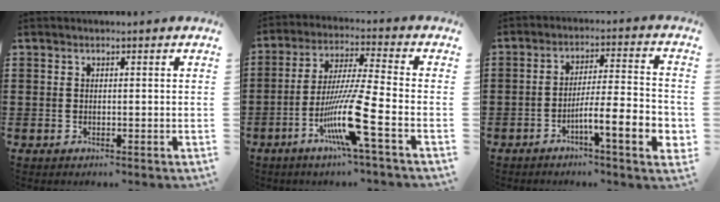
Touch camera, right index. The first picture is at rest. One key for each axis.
{"total": 11.9, "fx": -5.2, "fy": 0.5, "fz": 10.6, "tx": -0.222, "ty": -0.013, "tz": -0.104}
{"total": 8.8, "fx": -3.9, "fy": 1.1, "fz": 7.8, "tx": -0.143, "ty": -0.007, "tz": -0.071}